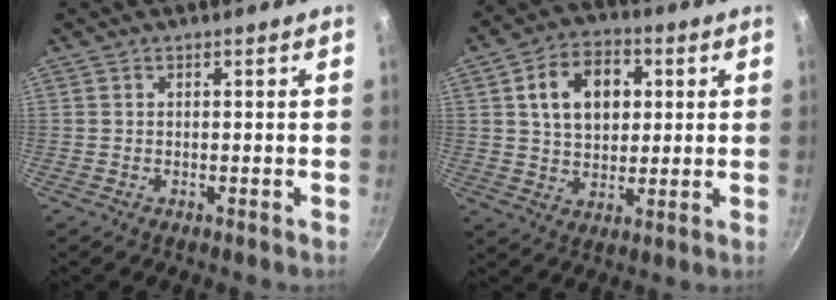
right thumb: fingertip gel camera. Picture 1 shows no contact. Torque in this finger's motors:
{"motor_torque": [-0.39, 0.81, 0.24, -0.05, 0.06]}